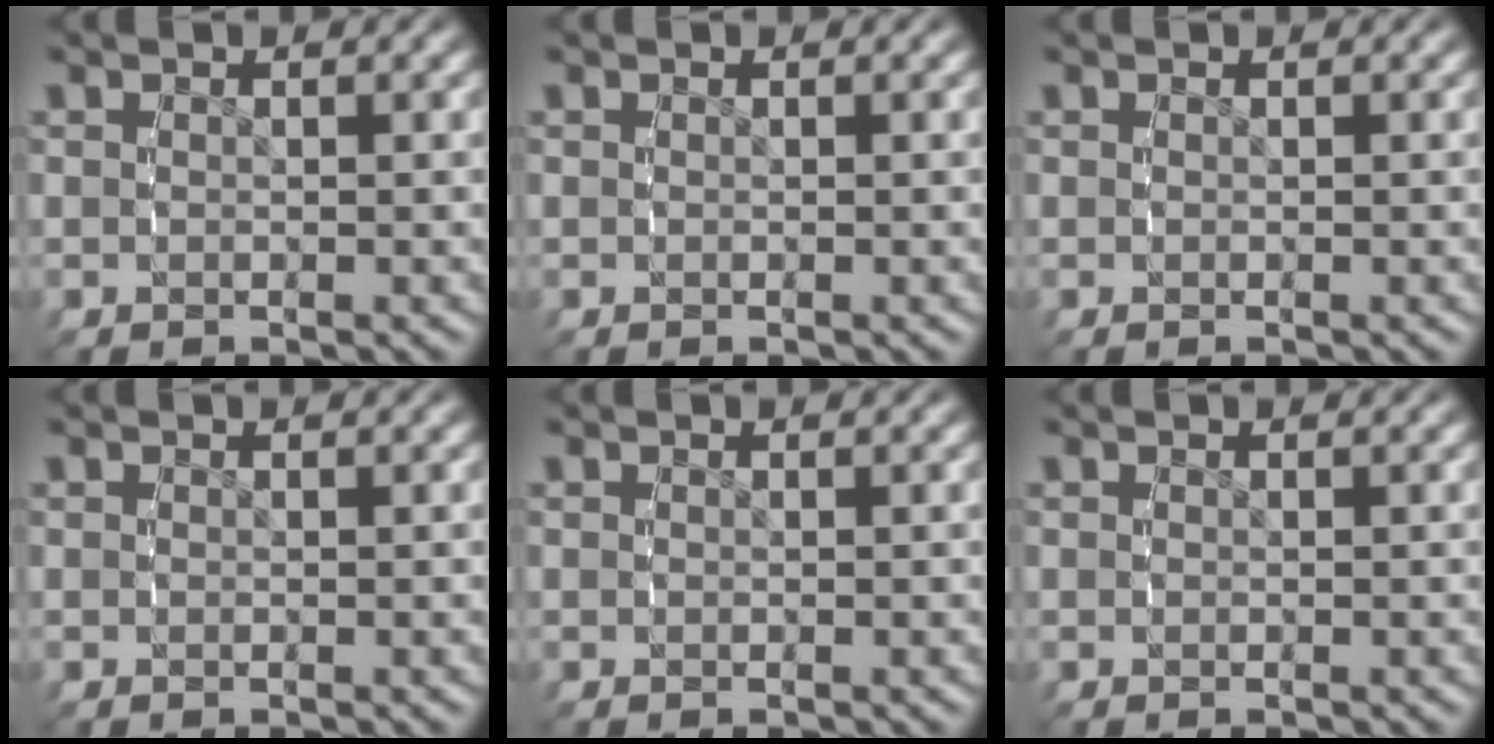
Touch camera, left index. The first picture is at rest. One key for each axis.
{"total": 0.0}
{"total": 0.0}
{"total": 0.0}
{"total": 0.0}
{"total": 0.0}